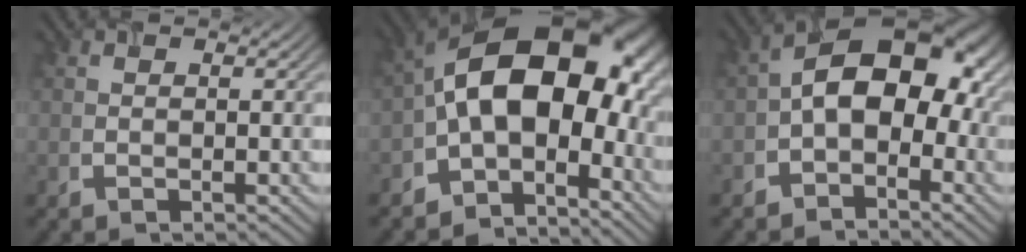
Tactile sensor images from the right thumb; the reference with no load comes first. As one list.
[{"total": 16.5, "force": [-1.8, 9.8, 13.1], "torque": [-0.204, 0.016, -0.041]}, {"total": 10.7, "force": [-1.0, 6.7, 8.3], "torque": [-0.126, 0.022, -0.028]}]